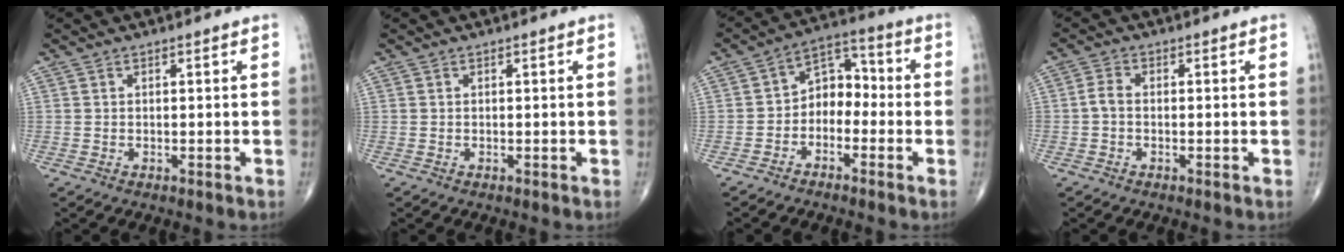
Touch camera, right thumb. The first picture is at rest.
{"total": 0.0}
{"total": 7.4, "force": [-2.2, 5.4, 4.6], "torque": [-0.040, 0.044, -0.056]}
{"total": 2.3, "force": [-0.5, 1.4, 1.7], "torque": [-0.033, 0.005, -0.017]}